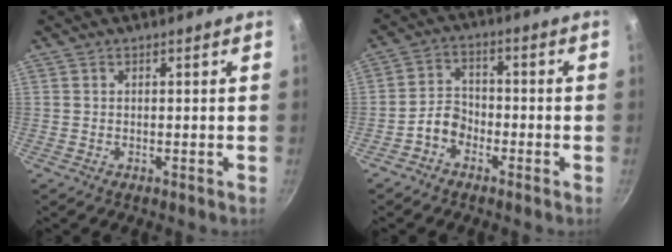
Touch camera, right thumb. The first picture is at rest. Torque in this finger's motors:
{"motor_torque": [0.91, 0.88, 0.71, -0.53, 0.03]}